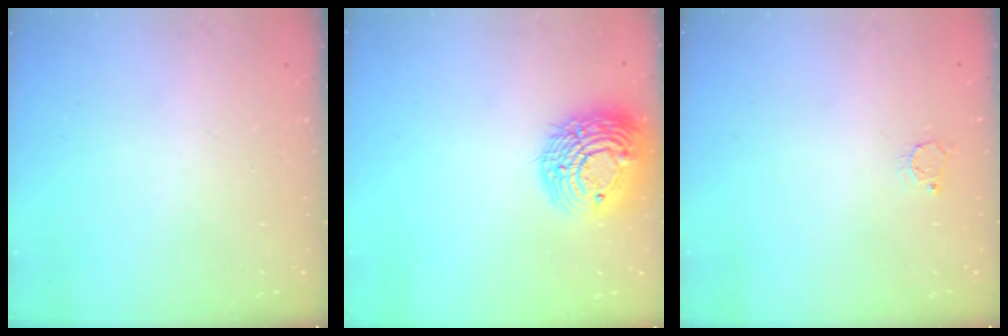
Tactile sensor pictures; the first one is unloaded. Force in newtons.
{"total": 17.1, "press": 17.1, "slide": 1.4}
{"total": 2.8, "press": 2.8, "slide": 0.3}